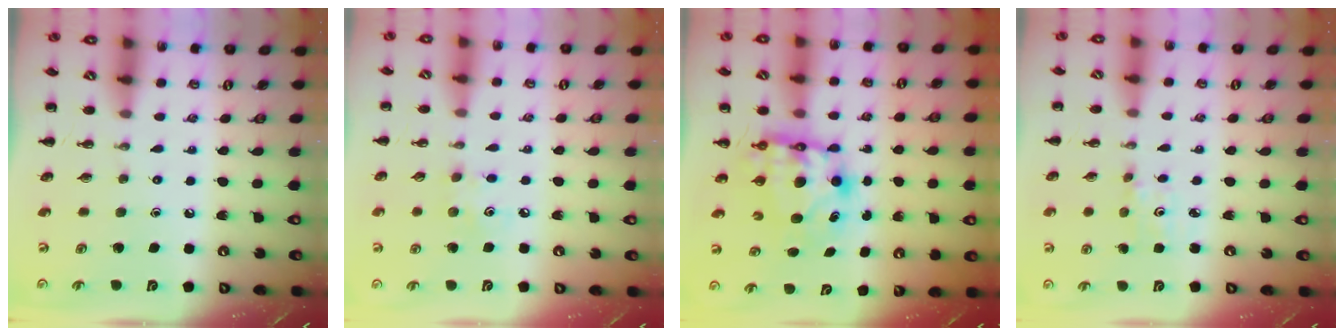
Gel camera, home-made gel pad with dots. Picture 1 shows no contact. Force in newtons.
{"total": 4.8, "press": 4.7, "slide": 1.2}
{"total": 7.7, "press": 7.4, "slide": 2.0}
{"total": 2.6, "press": 2.5, "slide": 0.8}